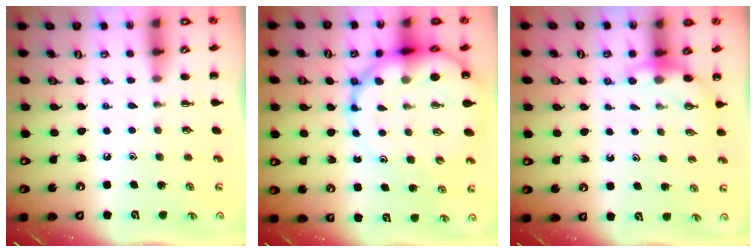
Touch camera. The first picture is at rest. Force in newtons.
{"total": 16.1, "press": 15.4, "slide": 4.4}
{"total": 4.7, "press": 4.7, "slide": 0.4}